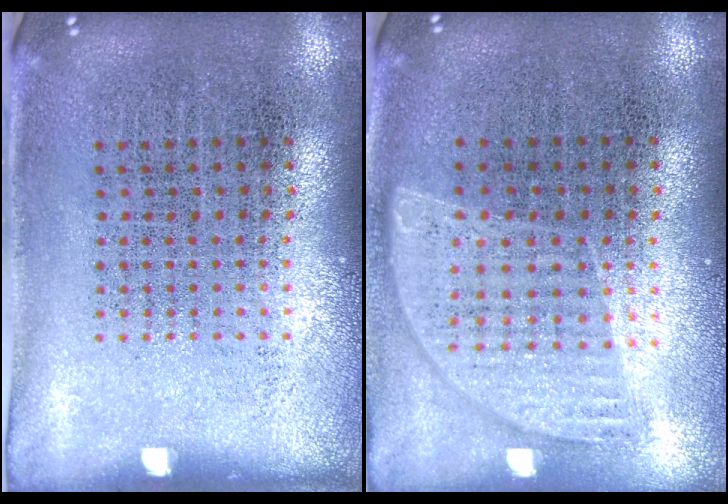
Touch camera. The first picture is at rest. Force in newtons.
{"total": 0.8, "press": 0.8, "slide": 0.2}